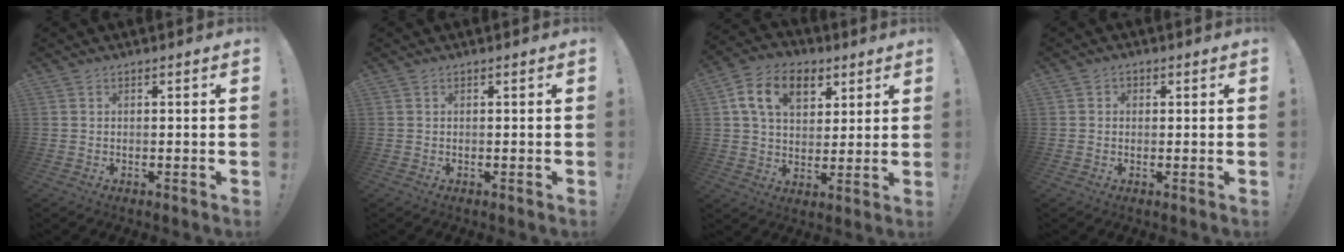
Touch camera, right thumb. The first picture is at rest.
{"total": 0.0}
{"total": 14.0, "force": [5.9, 9.7, 8.1], "torque": [-0.126, -0.011, 0.113]}
{"total": 1.6, "force": [-0.2, 1.5, 0.6], "torque": [-0.009, 0.006, -0.004]}